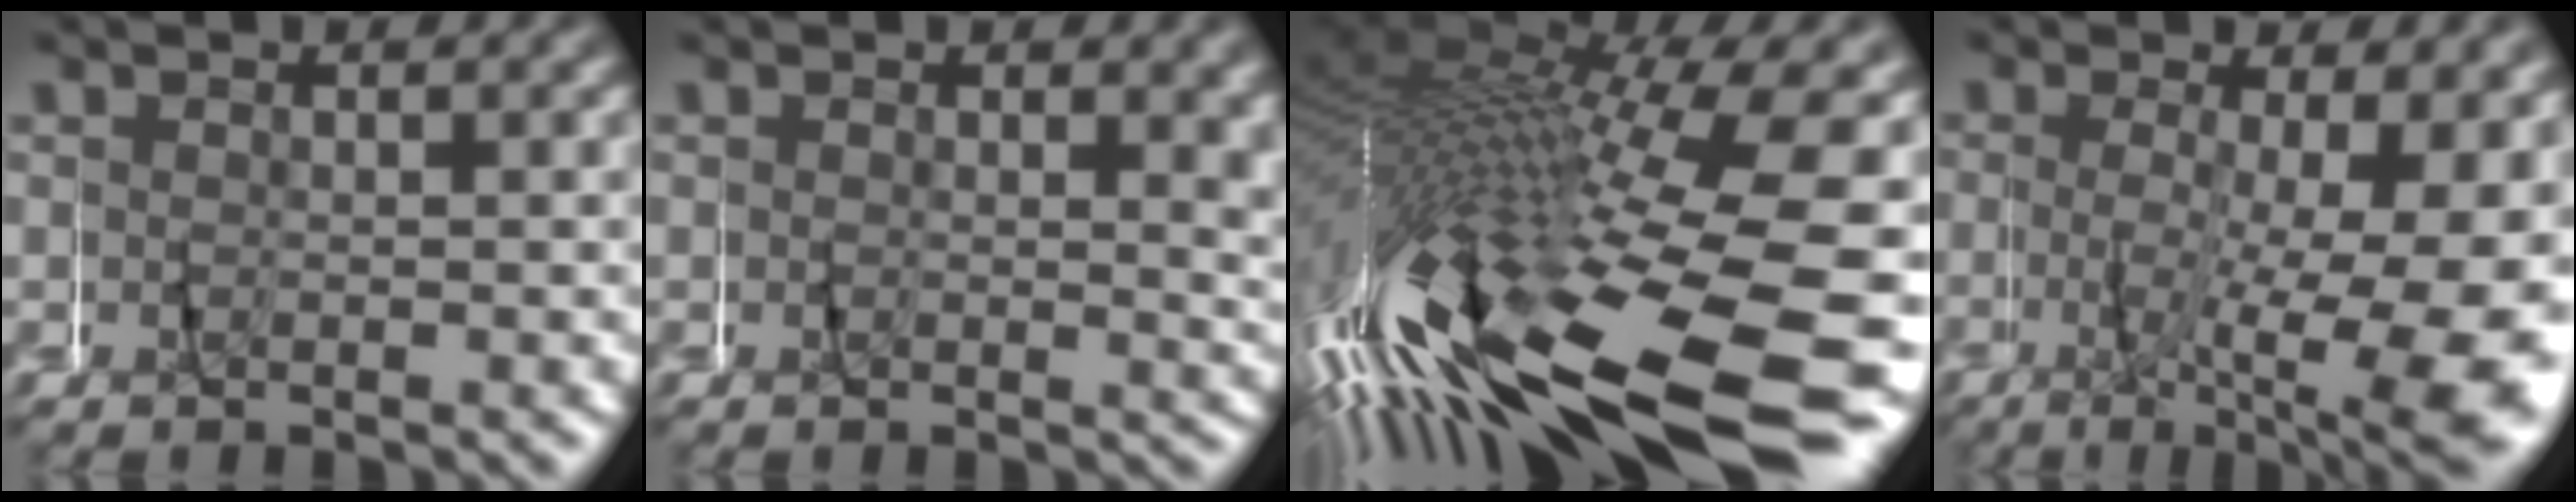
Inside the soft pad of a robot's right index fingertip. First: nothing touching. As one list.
[{"total": 1.8, "force": [1.1, 0.6, 1.3], "torque": [-0.002, -0.002, 0.015]}, {"total": 20.2, "force": [-5.3, 9.3, 17.2], "torque": [-0.306, -0.032, -0.054]}, {"total": 8.5, "force": [-1.9, 2.6, 7.9], "torque": [-0.099, -0.013, -0.021]}]